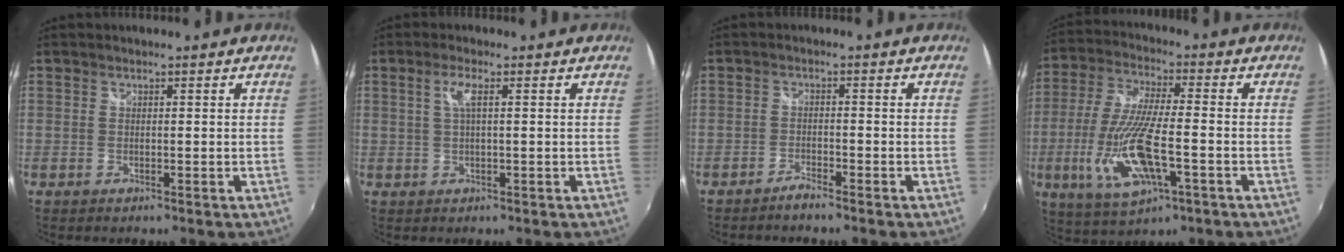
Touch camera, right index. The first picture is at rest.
{"total": 2.7, "force": [0.7, 0.1, 2.6], "torque": [-0.053, 0.003, 0.012]}
{"total": 2.1, "force": [-2.0, 0.2, 0.7], "torque": [-0.025, -0.002, -0.040]}
{"total": 16.0, "force": [-4.8, 4.8, 14.6], "torque": [-0.310, -0.019, -0.086]}